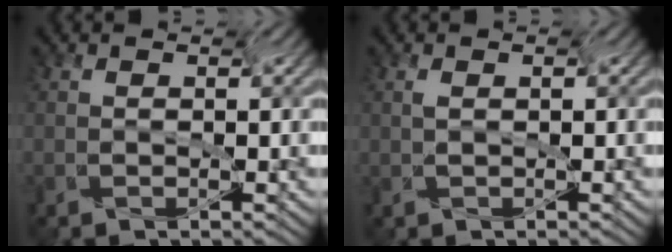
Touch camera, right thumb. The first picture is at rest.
{"total": 0.0}